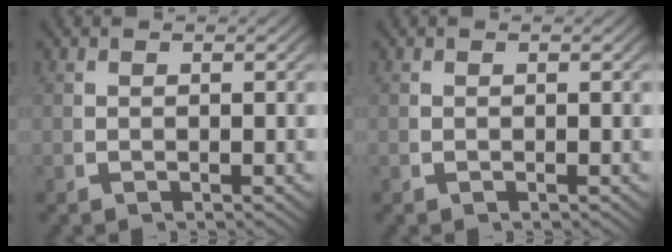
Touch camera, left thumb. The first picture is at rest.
{"total": 0.0}